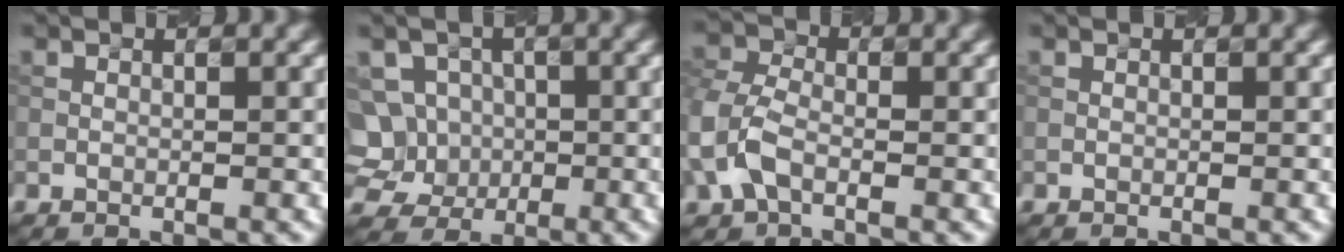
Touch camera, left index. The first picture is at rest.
{"total": 6.4, "force": [0.2, 6.2, 1.8], "torque": [-0.033, 0.037, -0.026]}
{"total": 4.0, "force": [-1.1, 2.8, 2.7], "torque": [-0.066, 0.008, -0.032]}
{"total": 0.0}